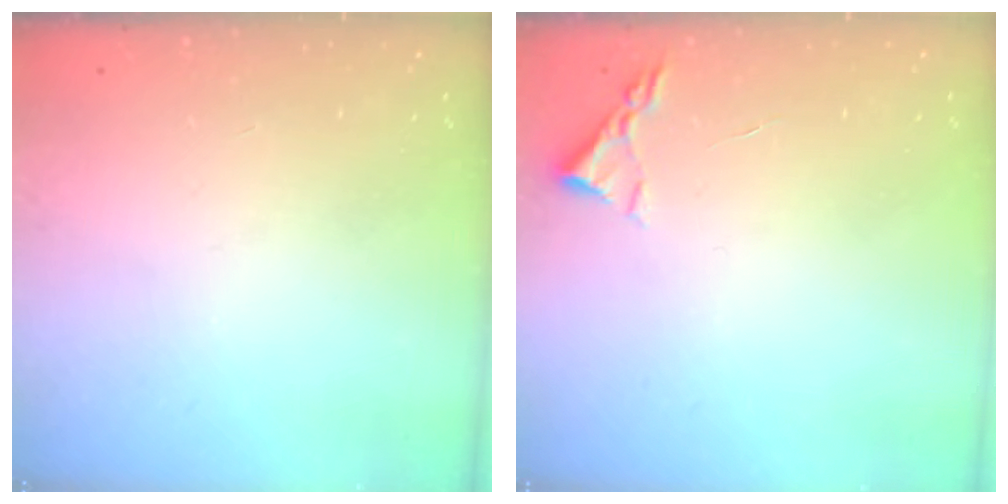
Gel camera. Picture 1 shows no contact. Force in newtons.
{"total": 2.4, "press": 2.3, "slide": 0.3}